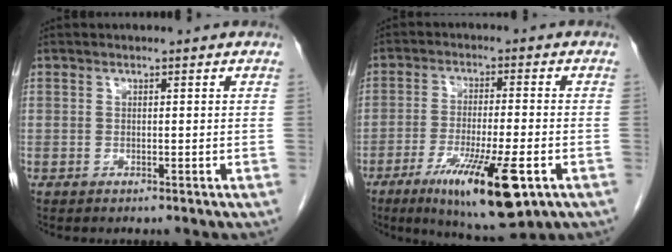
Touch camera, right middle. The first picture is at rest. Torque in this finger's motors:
{"motor_torque": [1.11, -1.03, 0.21, 0.09]}